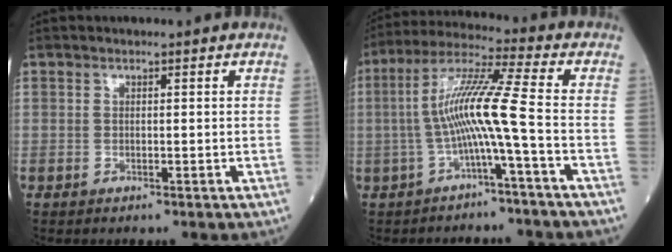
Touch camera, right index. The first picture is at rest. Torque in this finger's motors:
{"motor_torque": [1.39, -0.25, 0.81, 0.21]}